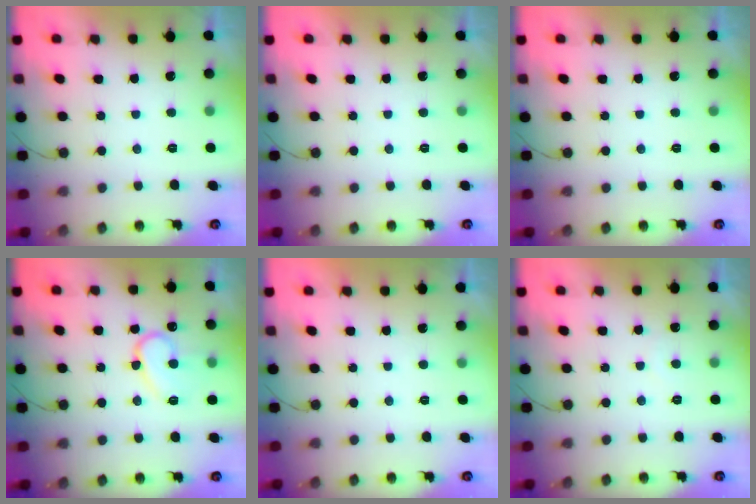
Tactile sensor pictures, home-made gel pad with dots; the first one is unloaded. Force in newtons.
{"total": 1.7, "press": 1.7, "slide": 0.1}
{"total": 0.0}
{"total": 12.0, "press": 12.0, "slide": 1.2}
{"total": 1.8, "press": 1.8, "slide": 0.0}
{"total": 3.3, "press": 3.2, "slide": 0.2}